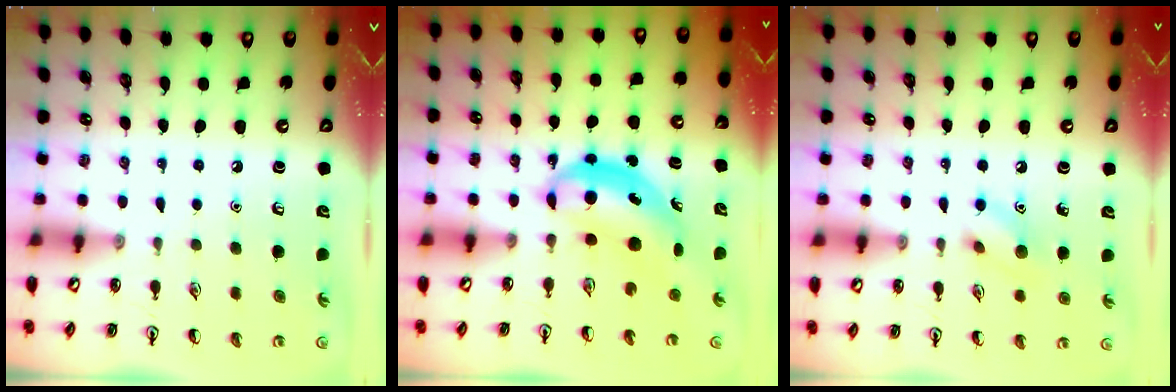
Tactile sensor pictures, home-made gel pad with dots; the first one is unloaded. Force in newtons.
{"total": 6.0, "press": 5.8, "slide": 1.7}
{"total": 8.1, "press": 8.0, "slide": 0.7}